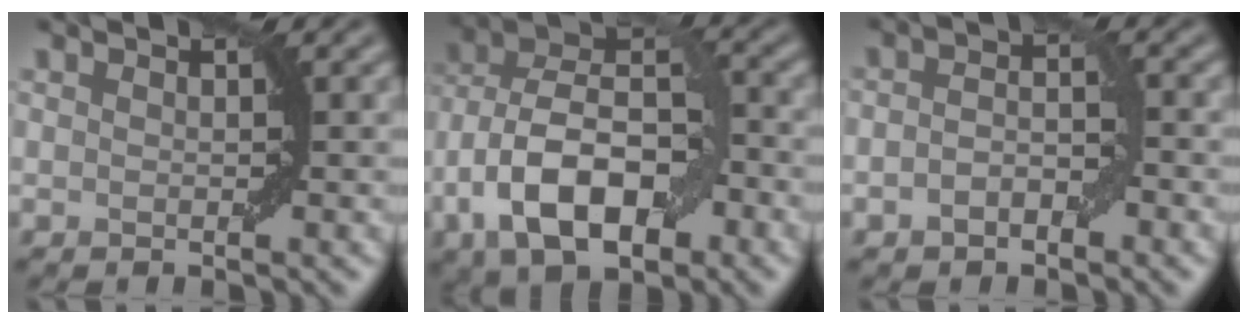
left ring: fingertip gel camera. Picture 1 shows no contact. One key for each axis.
{"total": 11.7, "fx": -3.7, "fy": 6.6, "fz": 8.9, "tx": -0.165, "ty": 0.013, "tz": -0.078}
{"total": 2.7, "fx": -1.0, "fy": 1.4, "fz": 2.0, "tx": -0.035, "ty": 0.005, "tz": -0.020}